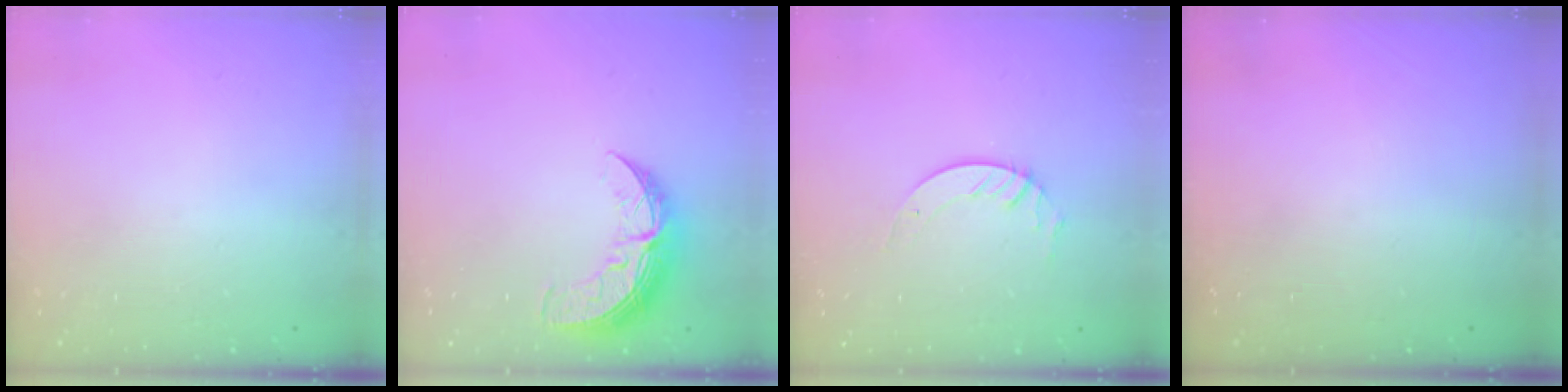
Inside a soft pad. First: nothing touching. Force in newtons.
{"total": 11.0, "press": 11.0, "slide": 0.4}
{"total": 4.5, "press": 4.4, "slide": 0.4}
{"total": 0.0}